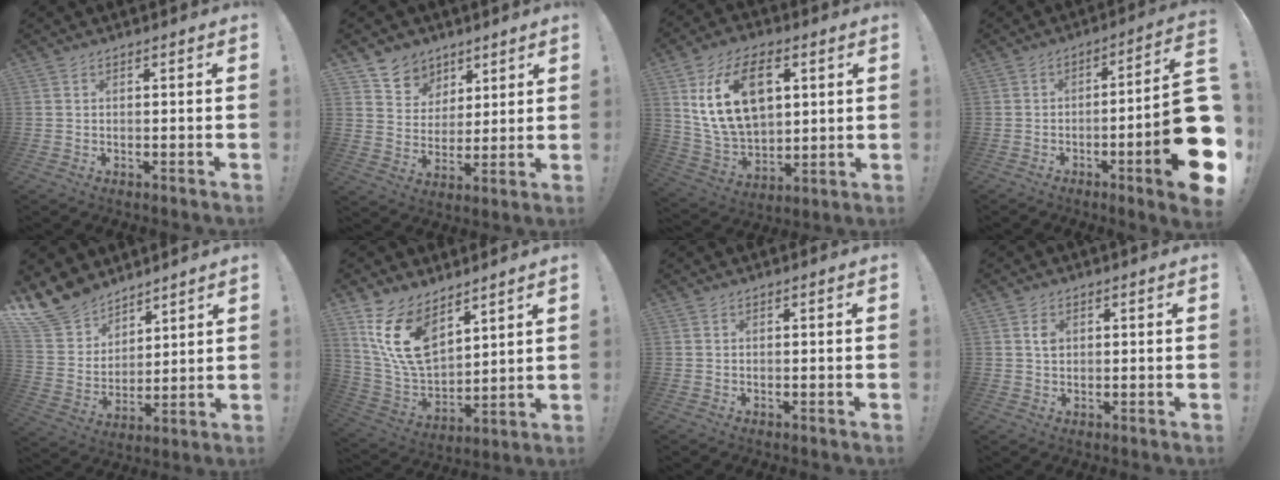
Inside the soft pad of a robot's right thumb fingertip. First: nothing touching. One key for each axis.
{"total": 8.3, "fx": 5.2, "fy": 6.4, "fz": 0.6, "tx": -0.010, "ty": -0.043, "tz": 0.105}
{"total": 18.7, "fx": 6.4, "fy": 11.9, "fz": 13.0, "tx": -0.243, "ty": -0.013, "tz": 0.112}
{"total": 19.1, "fx": -5.2, "fy": 2.5, "fz": 18.2, "tx": -0.254, "ty": 0.017, "tz": -0.077}
{"total": 13.0, "fx": 10.6, "fy": 7.2, "fz": 2.3, "tx": -0.062, "ty": -0.087, "tz": 0.208}
{"total": 15.3, "fx": 8.6, "fy": 8.6, "fz": 9.2, "tx": -0.172, "ty": -0.054, "tz": 0.166}
{"total": 0.0}
{"total": 2.9, "fx": 0.8, "fy": 2.1, "fz": 1.8, "tx": -0.021, "ty": -0.004, "tz": 0.011}